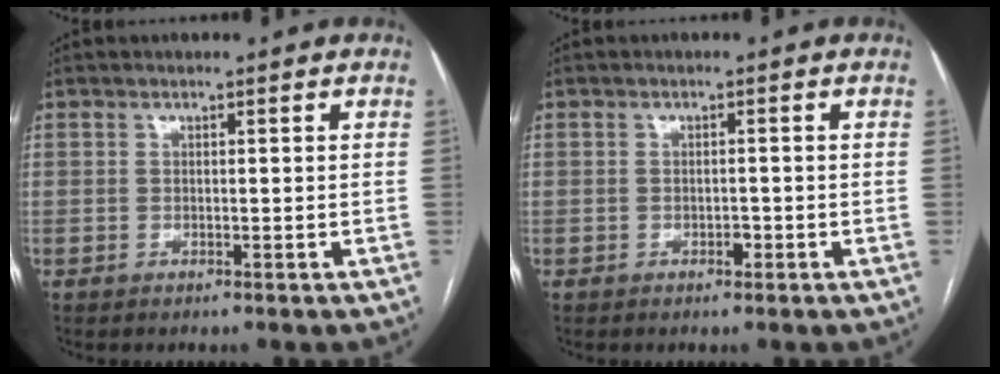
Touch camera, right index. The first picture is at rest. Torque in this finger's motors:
{"motor_torque": [0.07, 0.11, 0.13, 0.03]}